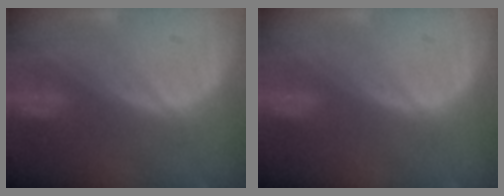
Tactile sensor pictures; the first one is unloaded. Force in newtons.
{"total": 0.0}